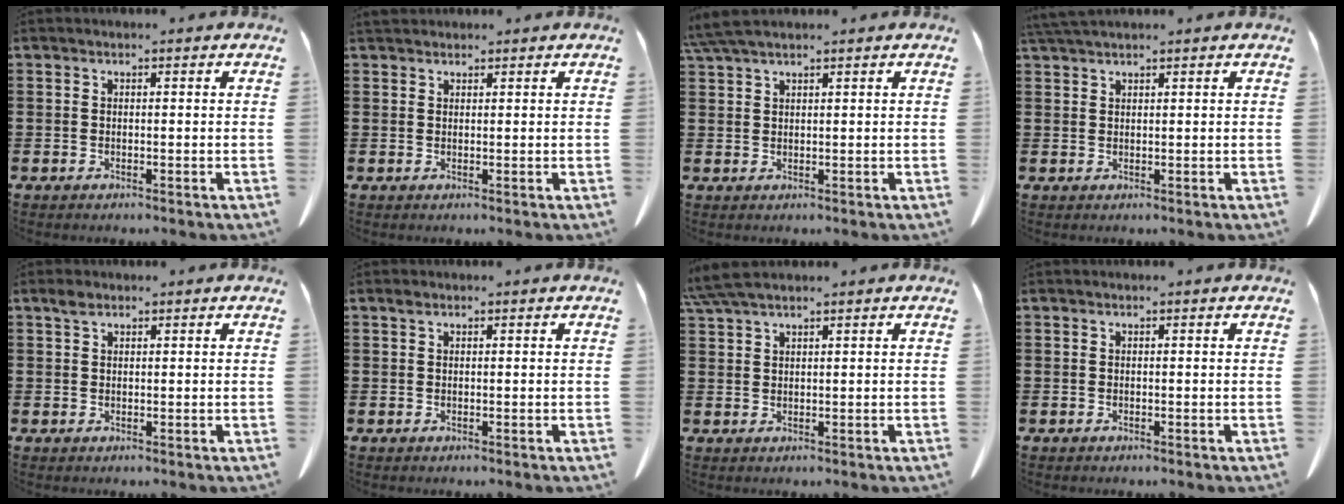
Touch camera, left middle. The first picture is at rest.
{"total": 1.1, "force": [1.1, 0.4, 0.1], "torque": [-0.005, 0.000, 0.022]}
{"total": 3.4, "force": [2.7, 0.3, 2.1], "torque": [-0.048, 0.001, 0.051]}
{"total": 2.0, "force": [1.7, 0.1, 1.0], "torque": [-0.024, -0.001, 0.033]}
{"total": 1.5, "force": [0.9, 0.8, 0.9], "torque": [-0.021, 0.002, 0.017]}
{"total": 0.6, "force": [0.3, 0.4, 0.3], "torque": [-0.009, 0.003, 0.007]}
{"total": 3.8, "force": [3.1, 0.4, 2.2], "torque": [-0.051, -0.001, 0.058]}
{"total": 0.0}